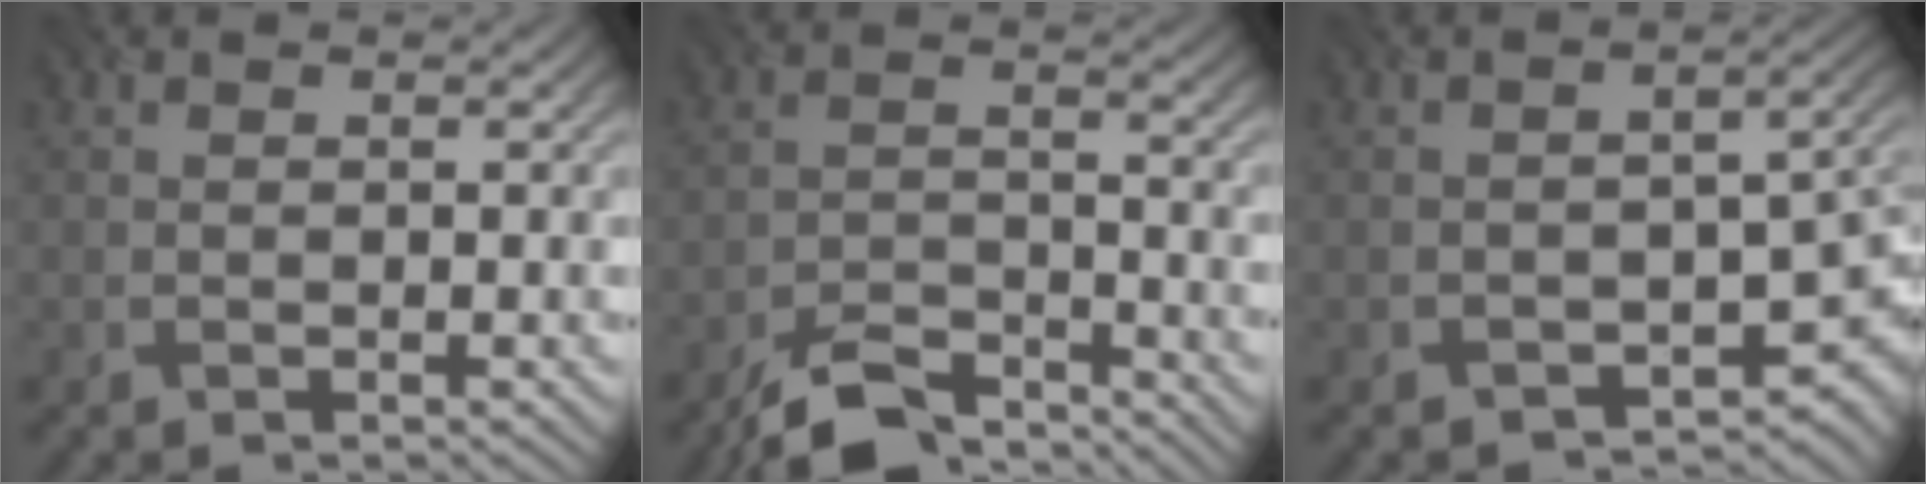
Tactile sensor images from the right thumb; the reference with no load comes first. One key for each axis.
{"total": 7.1, "fx": -6.1, "fy": 1.7, "fz": 3.1, "tx": -0.059, "ty": -0.006, "tz": -0.121}
{"total": 7.4, "fx": -3.2, "fy": 4.1, "fz": 5.2, "tx": -0.050, "ty": -0.021, "tz": -0.043}